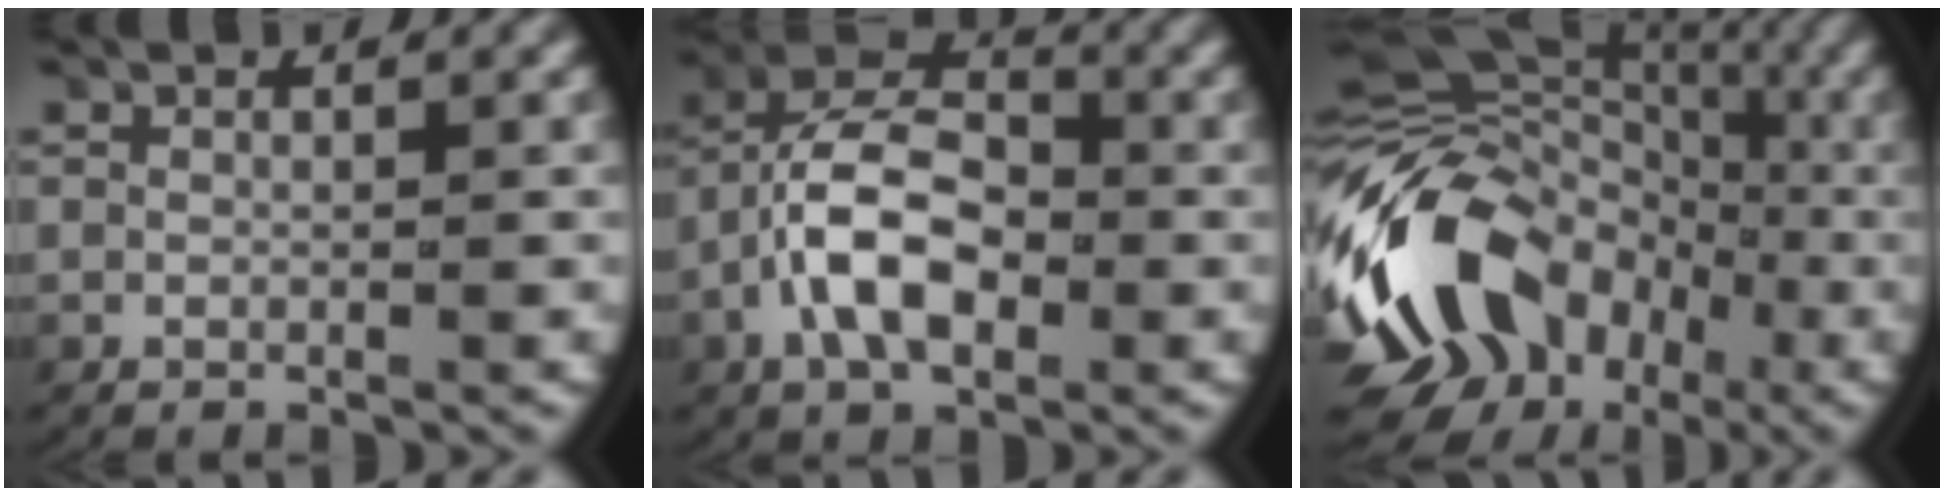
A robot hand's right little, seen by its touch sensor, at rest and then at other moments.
{"total": 7.2, "force": [-0.5, 5.0, 5.2], "torque": [-0.097, -0.004, -0.016]}
{"total": 17.2, "force": [-1.6, 13.8, 10.1], "torque": [-0.210, -0.034, -0.020]}